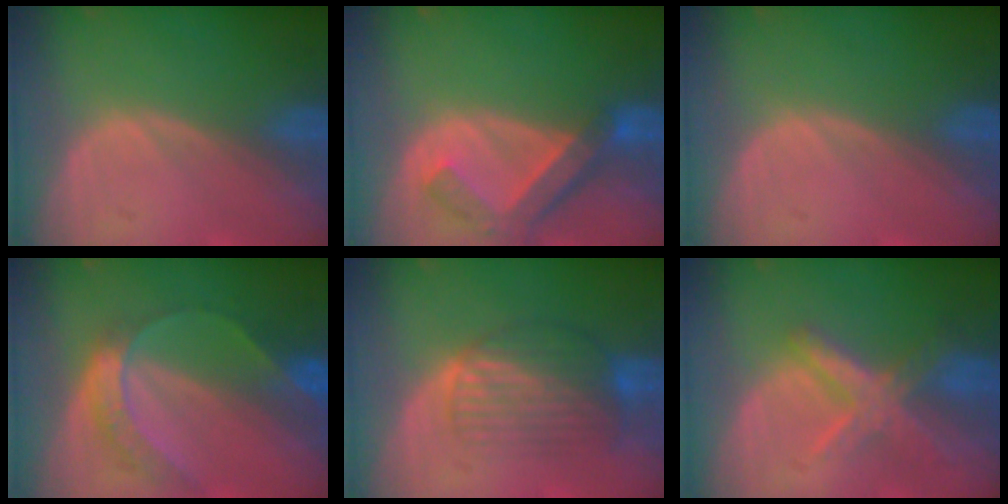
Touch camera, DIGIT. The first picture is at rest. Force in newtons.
{"total": 7.0, "press": 6.1, "slide": 3.4}
{"total": 0.0}
{"total": 7.0, "press": 5.8, "slide": 3.9}
{"total": 7.1, "press": 6.6, "slide": 2.7}
{"total": 7.1, "press": 6.2, "slide": 3.6}